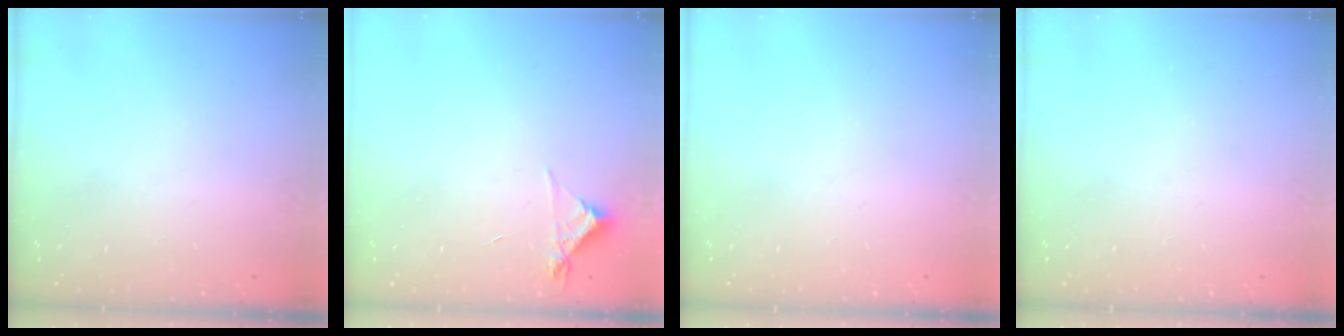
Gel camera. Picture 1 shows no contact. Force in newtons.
{"total": 3.0, "press": 3.0, "slide": 0.3}
{"total": 0.0}
{"total": 0.0}